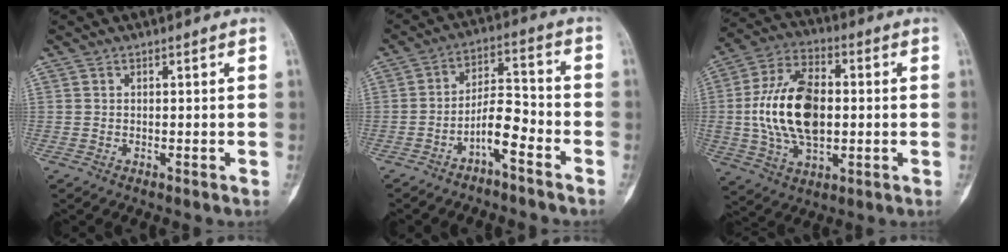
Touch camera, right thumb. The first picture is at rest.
{"total": 7.2, "force": [-4.1, 2.3, 5.4], "torque": [-0.094, 0.056, -0.073]}
{"total": 17.6, "force": [0.0, 10.2, 14.4], "torque": [-0.267, 0.016, 0.002]}